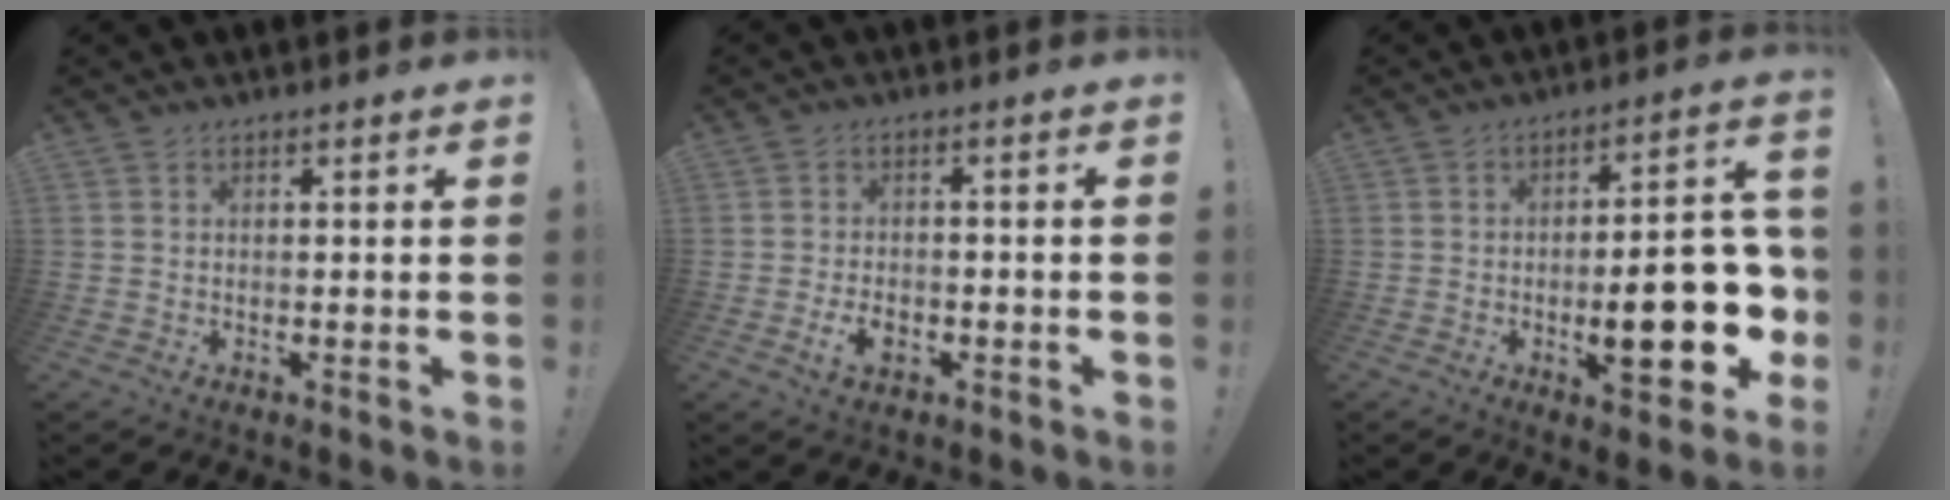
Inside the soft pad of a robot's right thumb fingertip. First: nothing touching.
{"total": 4.9, "force": [-2.4, 2.6, 3.4], "torque": [-0.055, 0.005, -0.042]}
{"total": 18.8, "force": [-4.1, 5.8, 17.5], "torque": [-0.236, 0.004, -0.056]}